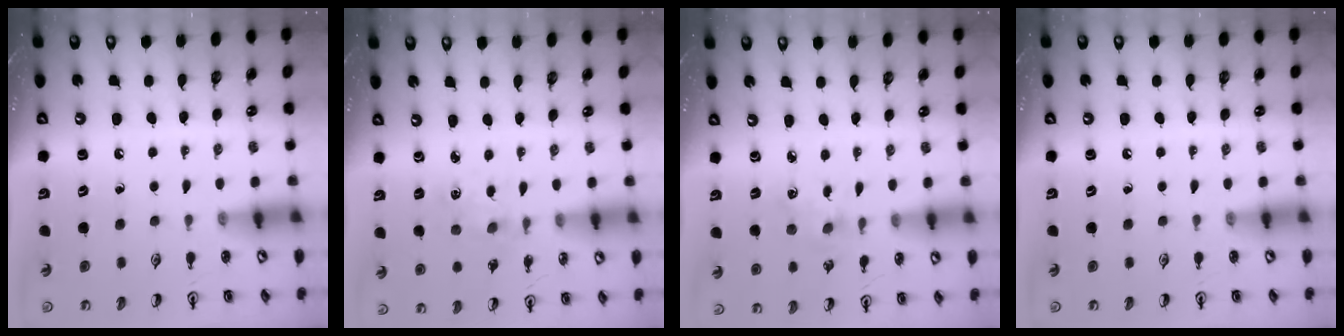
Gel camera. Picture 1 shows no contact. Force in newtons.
{"total": 1.1, "press": 1.1, "slide": 0.3}
{"total": 2.2, "press": 2.2, "slide": 0.3}
{"total": 0.0}